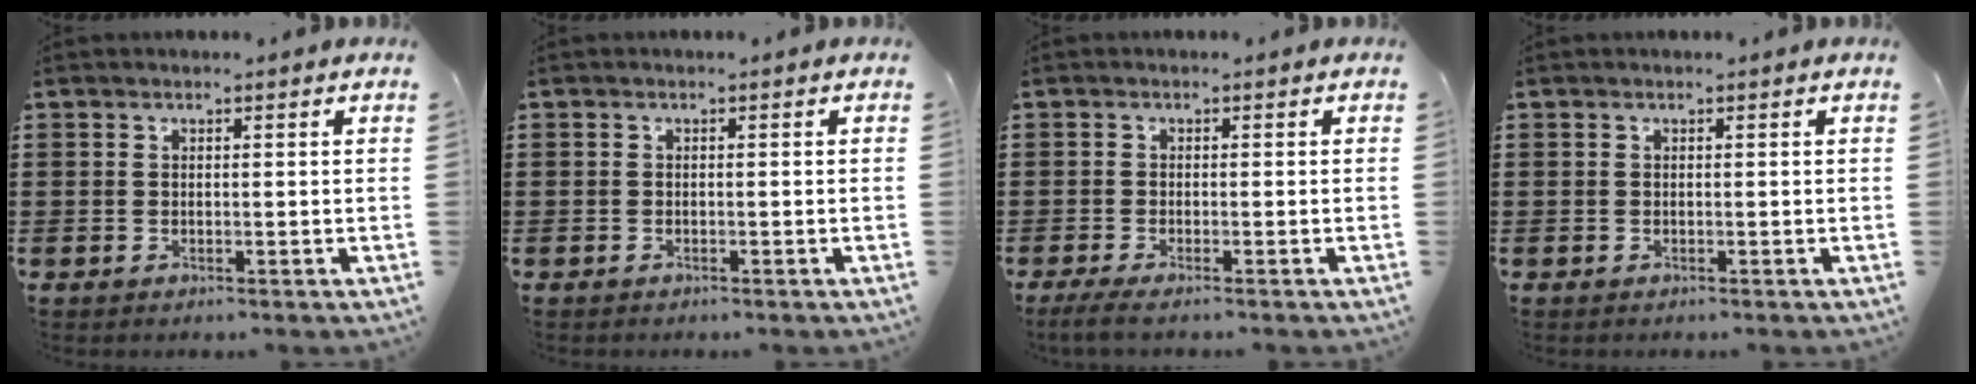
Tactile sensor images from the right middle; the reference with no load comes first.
{"total": 0.6, "force": [-0.5, 0.4, 0.0], "torque": [0.000, 0.003, -0.011]}
{"total": 1.4, "force": [-1.1, 0.0, 0.9], "torque": [-0.024, -0.004, -0.022]}
{"total": 0.0}